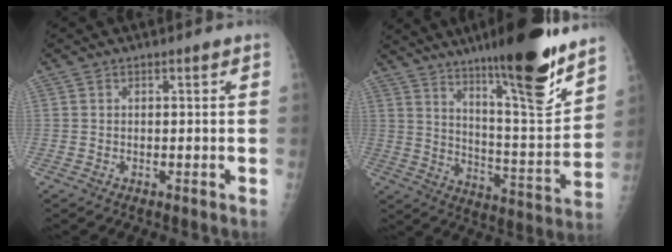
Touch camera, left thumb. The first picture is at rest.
{"total": 21.3, "force": [14.8, 3.0, 15.0], "torque": [-0.202, -0.087, 0.240]}